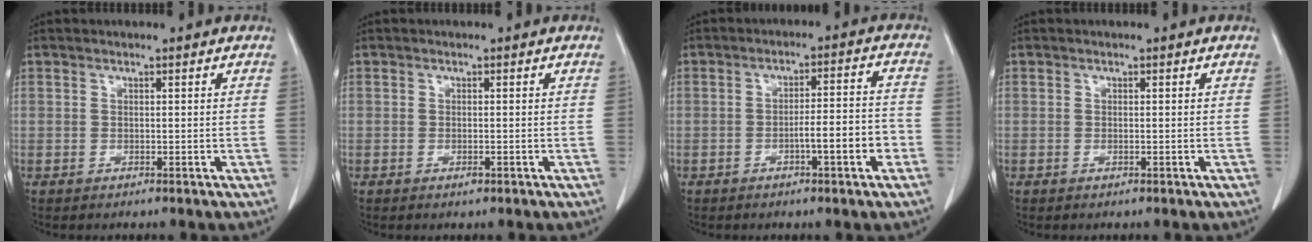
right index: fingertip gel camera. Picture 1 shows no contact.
{"total": 0.7, "force": [-0.4, 0.1, 0.6], "torque": [-0.014, -0.002, -0.004]}
{"total": 7.0, "force": [-2.8, 0.6, 6.5], "torque": [-0.097, 0.015, -0.040]}
{"total": 0.0}